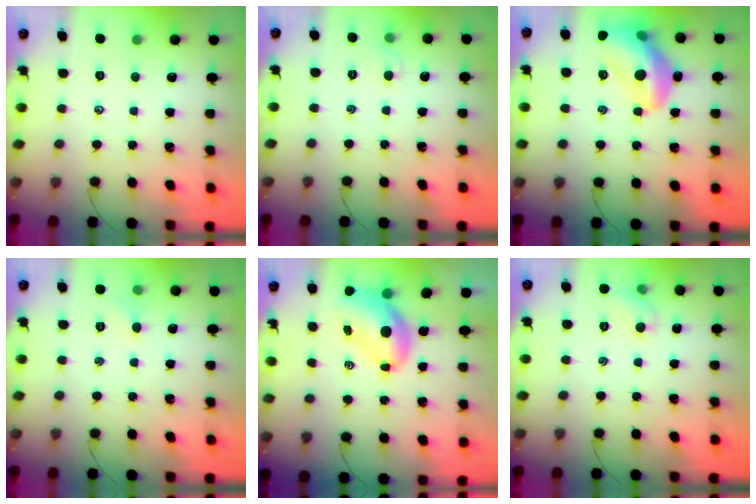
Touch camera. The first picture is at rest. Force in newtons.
{"total": 2.7, "press": 2.5, "slide": 0.9}
{"total": 15.6, "press": 15.5, "slide": 1.9}
{"total": 3.3, "press": 3.1, "slide": 1.0}
{"total": 7.6, "press": 7.5, "slide": 1.3}
{"total": 5.3, "press": 5.1, "slide": 1.4}